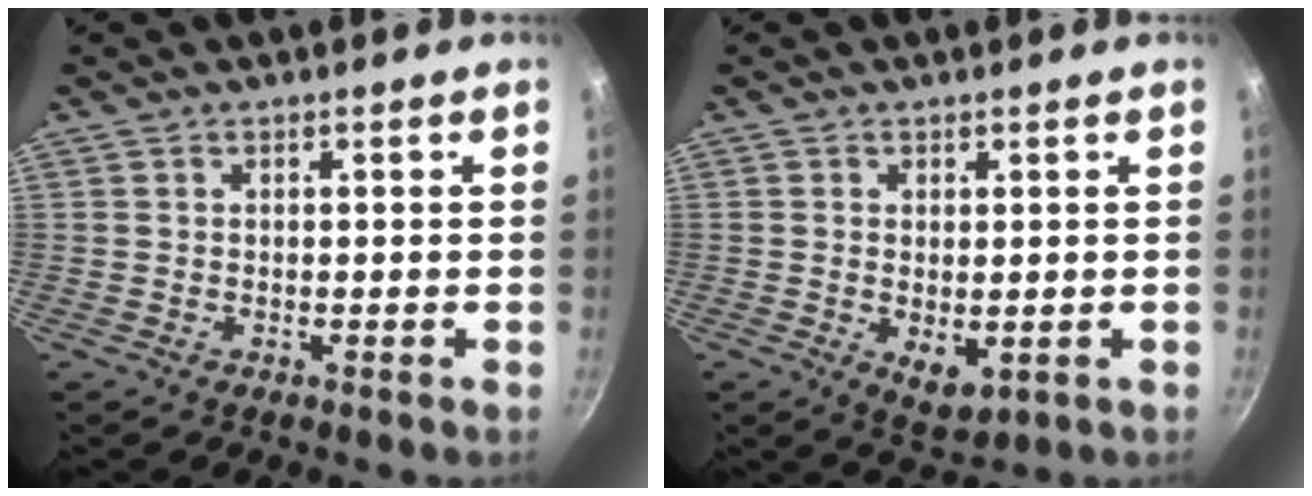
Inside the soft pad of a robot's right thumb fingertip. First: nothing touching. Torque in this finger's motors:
{"motor_torque": [-0.30, 0.33, -0.09, 0.04, 0.02]}